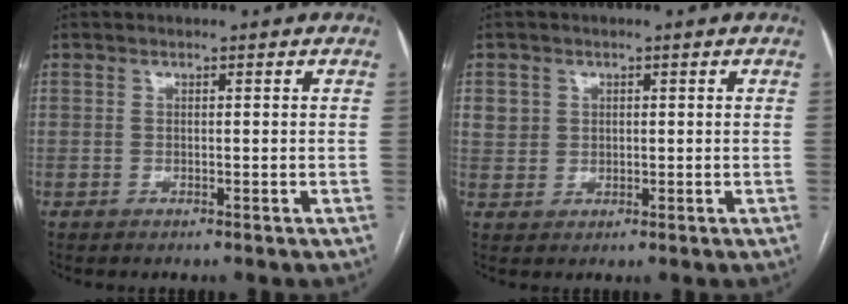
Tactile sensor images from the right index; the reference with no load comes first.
{"total": 3.2, "force": [1.1, 3.0, 0.5], "torque": [-0.005, 0.006, 0.025]}